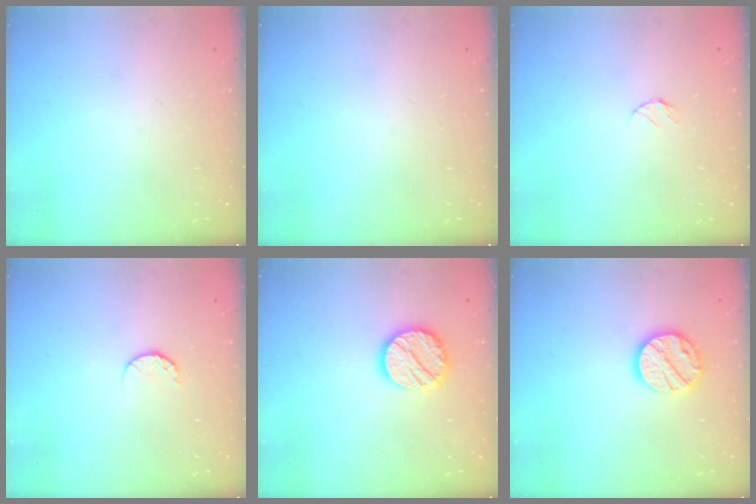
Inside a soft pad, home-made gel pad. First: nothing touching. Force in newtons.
{"total": 0.0}
{"total": 3.6, "press": 3.6, "slide": 0.4}
{"total": 6.6, "press": 6.6, "slide": 0.7}
{"total": 13.5, "press": 13.5, "slide": 0.6}
{"total": 12.8, "press": 12.8, "slide": 1.1}